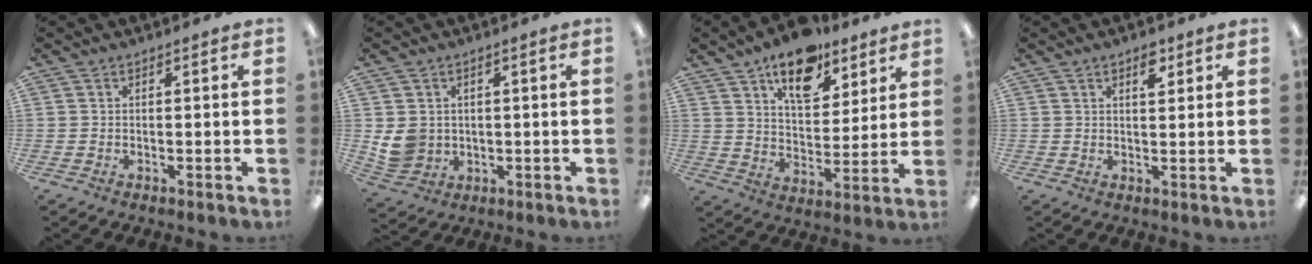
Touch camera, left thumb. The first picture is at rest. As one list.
[{"total": 5.8, "force": [1.0, 5.4, 2.0], "torque": [-0.037, 0.005, 0.023]}, {"total": 15.6, "force": [11.0, 7.8, 7.8], "torque": [-0.104, -0.059, 0.191]}, {"total": 4.0, "force": [2.5, 1.8, 2.6], "torque": [-0.025, -0.009, 0.036]}]